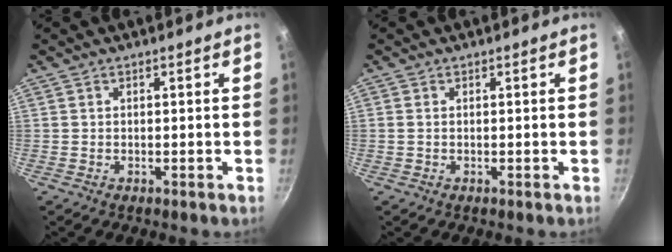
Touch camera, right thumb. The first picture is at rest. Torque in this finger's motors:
{"motor_torque": [0.22, -0.43, -0.21, 0.03, 0.06]}